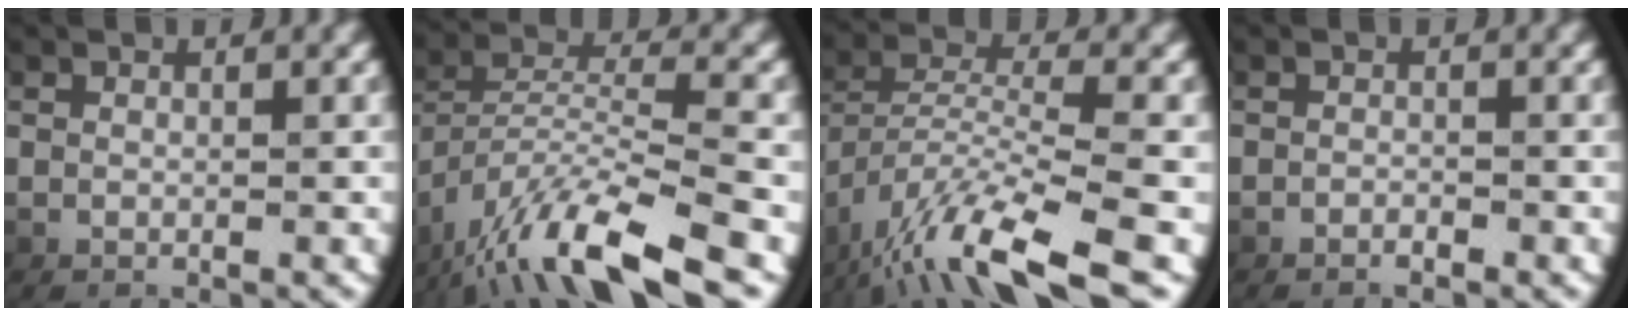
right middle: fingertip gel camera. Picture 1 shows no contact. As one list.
[{"total": 6.6, "force": [-3.8, 1.8, 5.2], "torque": [-0.101, -0.012, -0.049]}, {"total": 7.0, "force": [-4.4, 1.5, 5.3], "torque": [-0.111, -0.020, -0.053]}, {"total": 0.8, "force": [-0.8, -0.1, 0.2], "torque": [-0.008, 0.000, -0.016]}]